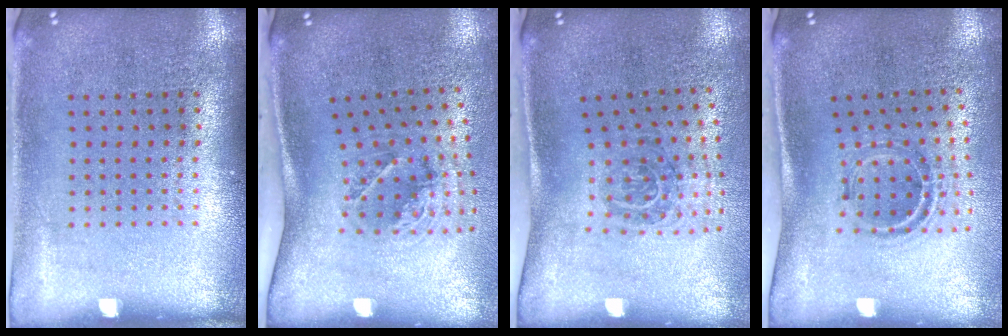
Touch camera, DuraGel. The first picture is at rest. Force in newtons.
{"total": 2.1, "press": 1.3, "slide": 1.6}
{"total": 1.8, "press": 1.2, "slide": 1.4}
{"total": 1.1, "press": 1.0, "slide": 0.5}